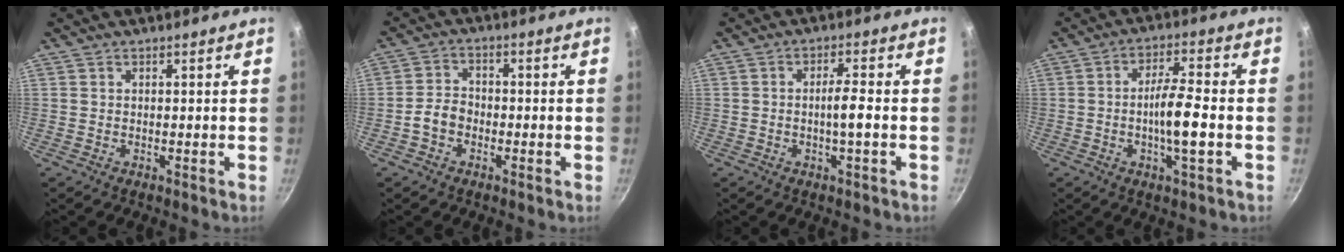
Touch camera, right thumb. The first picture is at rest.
{"total": 4.4, "force": [-1.7, 3.3, 2.4], "torque": [-0.033, 0.026, -0.038]}
{"total": 4.1, "force": [-0.9, 0.4, 4.0], "torque": [-0.075, 0.014, -0.015]}
{"total": 8.2, "force": [-1.7, 1.8, 7.8], "torque": [-0.138, 0.020, -0.035]}